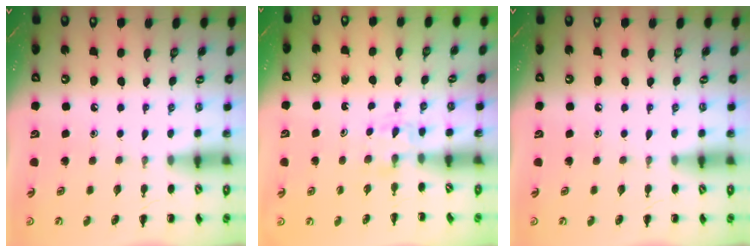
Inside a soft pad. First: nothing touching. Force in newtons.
{"total": 2.4, "press": 2.3, "slide": 0.9}
{"total": 0.0}